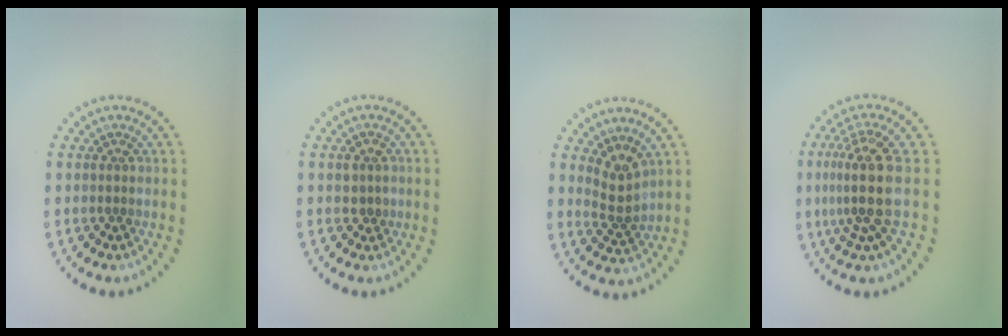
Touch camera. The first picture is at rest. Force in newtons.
{"total": 1.4, "press": 1.3, "slide": 0.5}
{"total": 2.6, "press": 1.8, "slide": 1.9}
{"total": 4.3, "press": 3.4, "slide": 2.7}